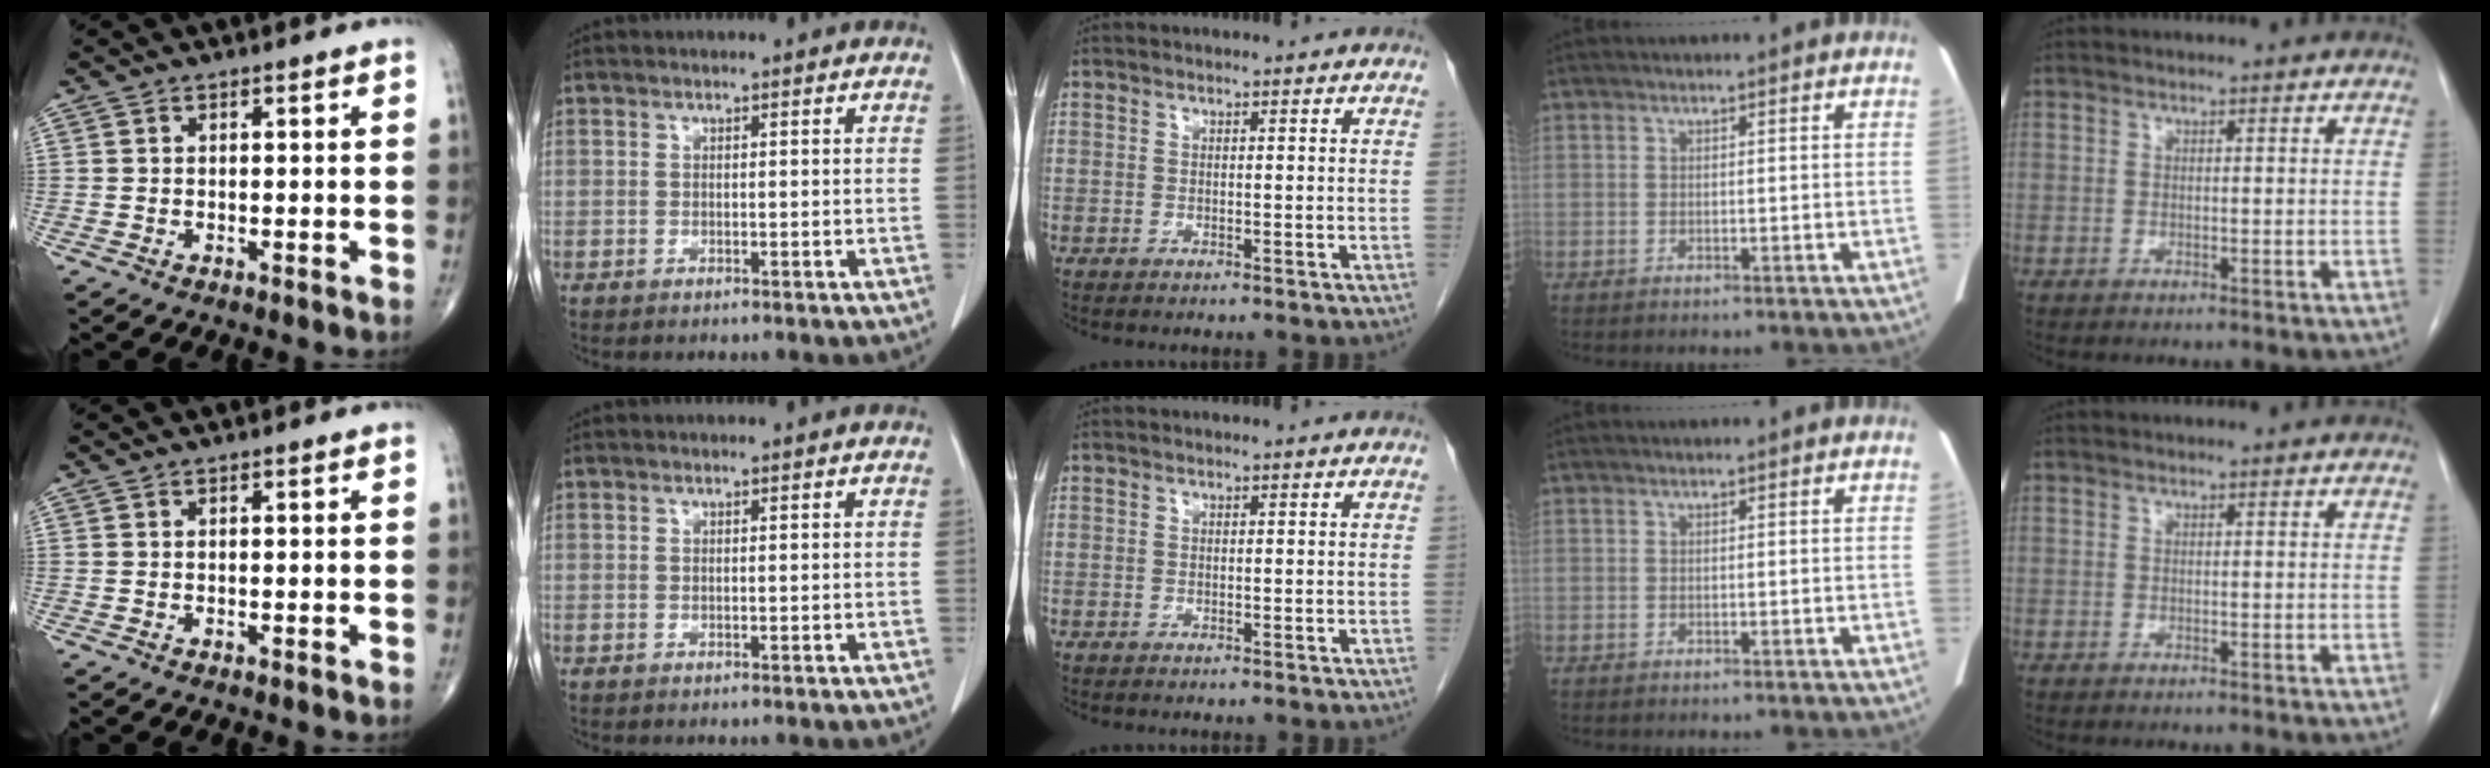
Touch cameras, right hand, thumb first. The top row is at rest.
{}